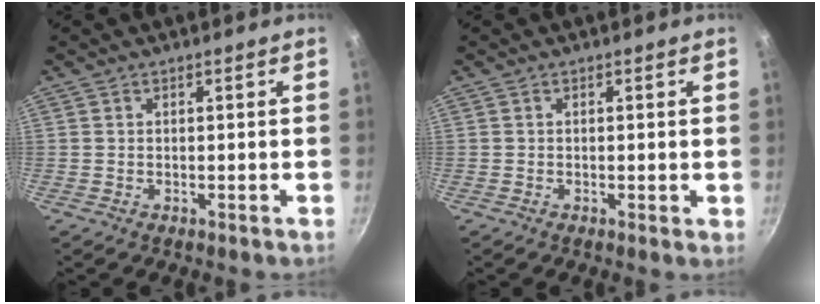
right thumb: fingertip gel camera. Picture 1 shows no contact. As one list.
[{"total": 1.0, "force": [-0.1, 0.4, 0.9], "torque": [-0.013, 0.000, -0.002]}]